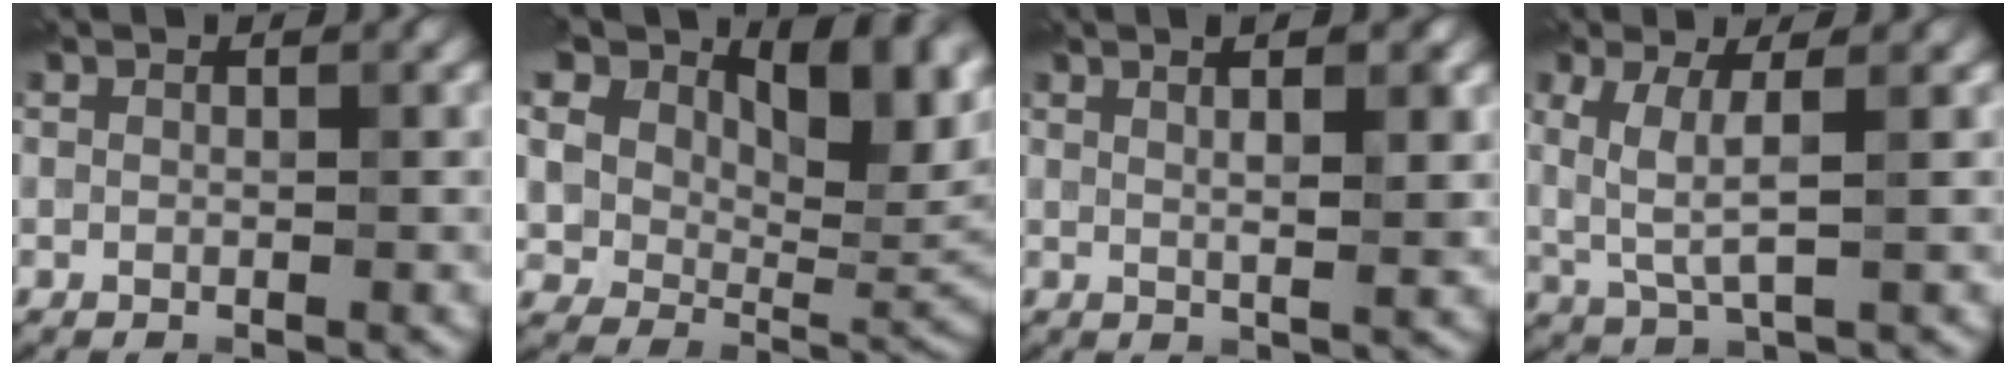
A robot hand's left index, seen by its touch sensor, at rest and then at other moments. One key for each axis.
{"total": 16.3, "fx": 8.4, "fy": 9.3, "fz": 10.4, "tx": -0.186, "ty": 0.045, "tz": 0.143}
{"total": 4.2, "fx": 1.7, "fy": 1.1, "fz": 3.7, "tx": -0.037, "ty": 0.011, "tz": 0.014}
{"total": 3.2, "fx": 0.6, "fy": 0.4, "fz": 3.1, "tx": -0.076, "ty": -0.002, "tz": 0.018}